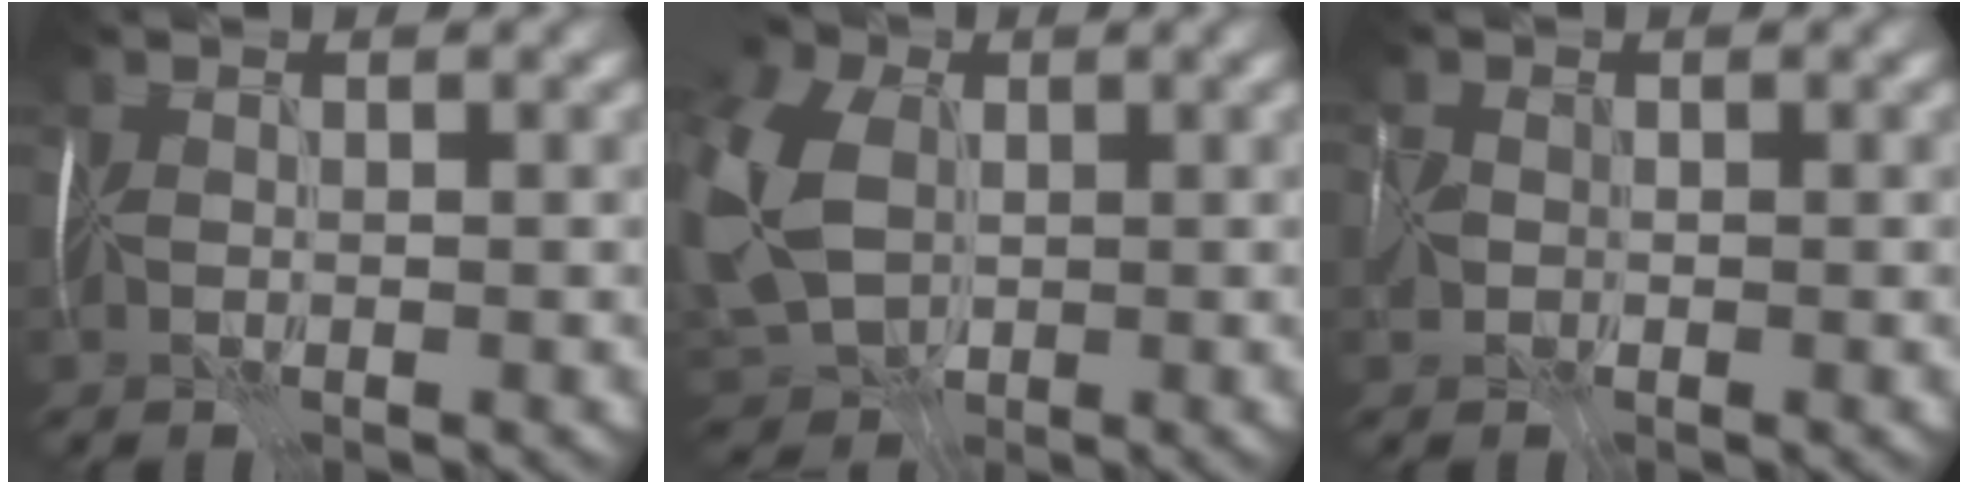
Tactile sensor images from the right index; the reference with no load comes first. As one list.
[{"total": 14.1, "force": [0.4, 10.6, 9.3], "torque": [-0.229, 0.002, -0.014]}, {"total": 1.9, "force": [-0.8, 1.5, 1.0], "torque": [-0.029, 0.001, -0.018]}]